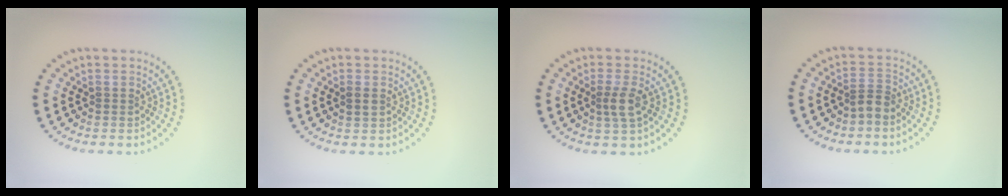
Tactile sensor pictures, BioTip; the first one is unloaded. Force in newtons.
{"total": 1.0, "press": 1.0, "slide": 0.1}
{"total": 1.9, "press": 1.7, "slide": 1.0}
{"total": 2.0, "press": 1.5, "slide": 1.2}